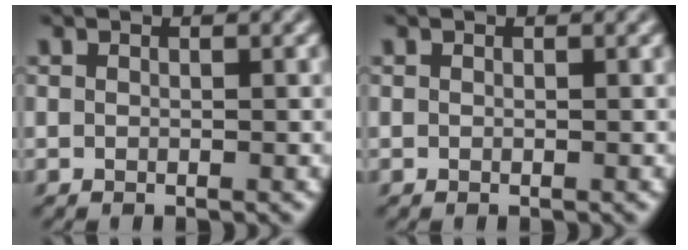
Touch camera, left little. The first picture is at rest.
{"total": 0.0}